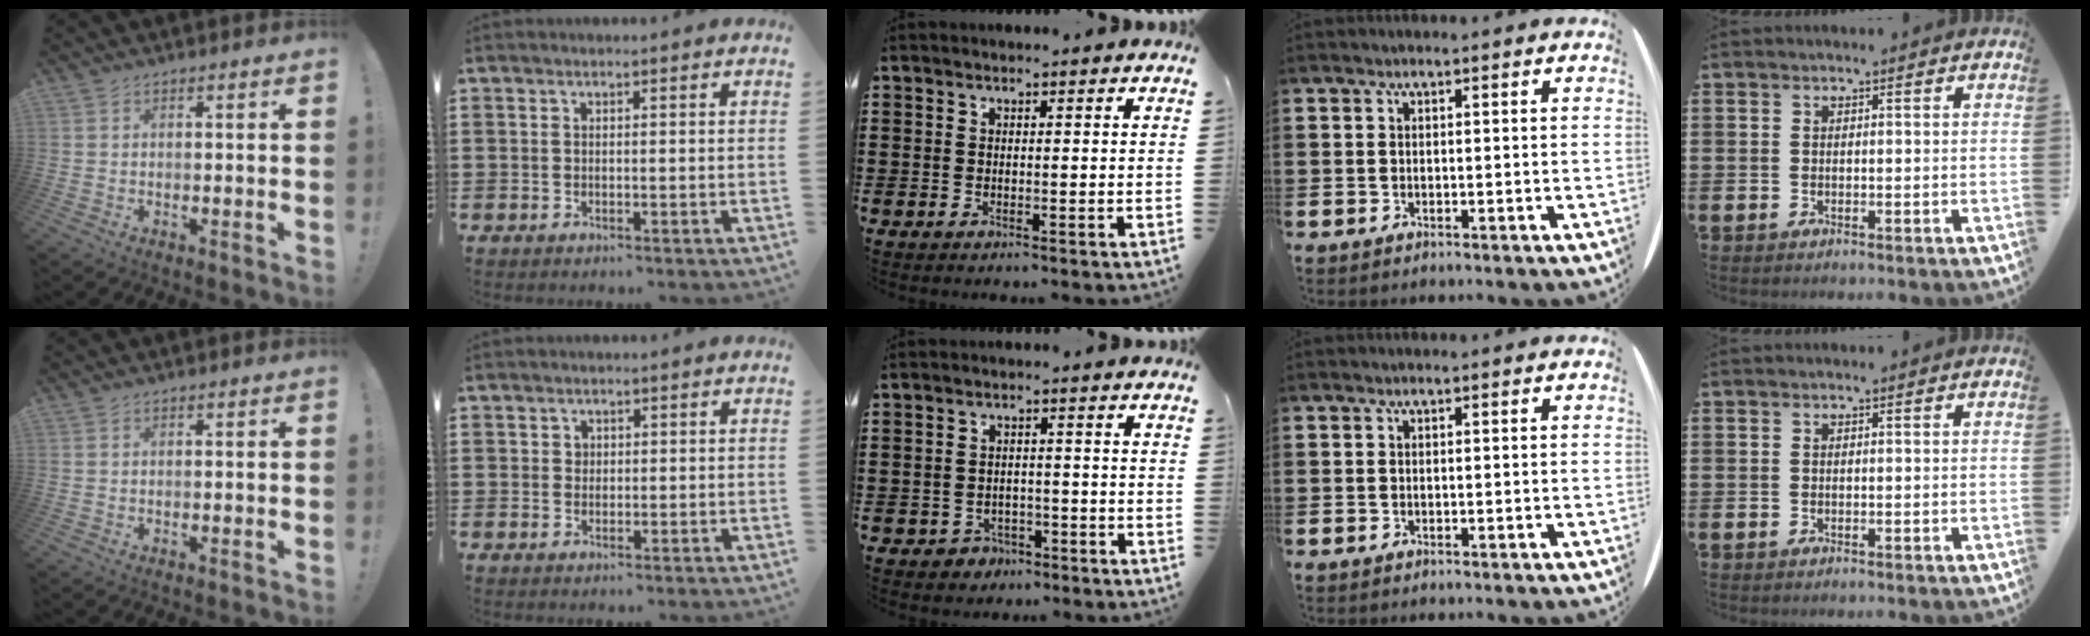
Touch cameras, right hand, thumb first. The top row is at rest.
{"index": {"total": 1.1, "force": [0.6, 0.9, 0.2], "torque": [-0.006, 0.003, 0.012]}, "middle": {"total": 2.4, "force": [-2.1, 1.2, 0.0], "torque": [-0.008, 0.000, -0.047]}}